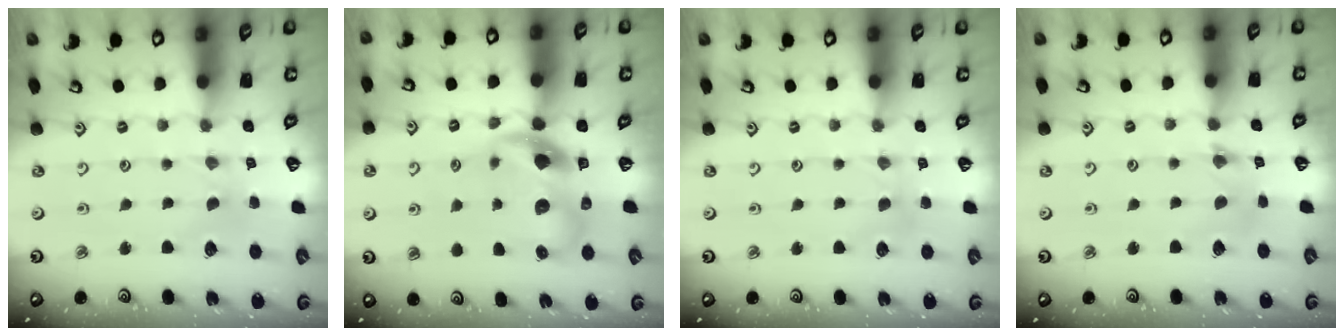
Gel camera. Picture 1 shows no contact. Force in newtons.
{"total": 9.9, "press": 9.8, "slide": 1.5}
{"total": 2.3, "press": 2.3, "slide": 0.3}
{"total": 2.0, "press": 2.0, "slide": 0.3}